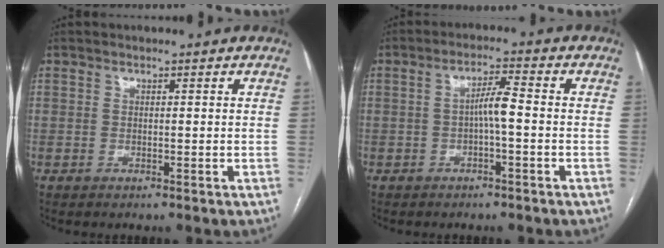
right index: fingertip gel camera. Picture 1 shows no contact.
{"total": 3.8, "force": [-0.7, 0.3, 3.8], "torque": [-0.065, 0.011, -0.010]}